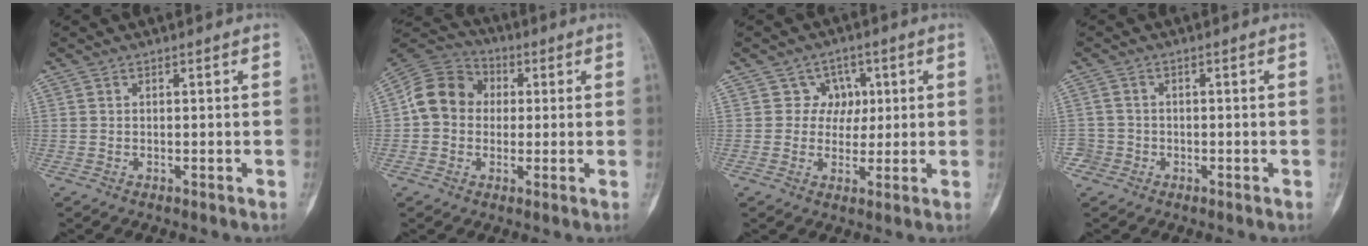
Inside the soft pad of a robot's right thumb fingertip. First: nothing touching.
{"total": 10.9, "force": [0.8, 9.1, 6.0], "torque": [-0.092, 0.025, 0.001]}
{"total": 5.0, "force": [1.3, 4.7, 1.2], "torque": [0.024, 0.006, 0.012]}
{"total": 2.9, "force": [-1.4, 2.5, -0.2], "torque": [0.014, 0.014, -0.031]}